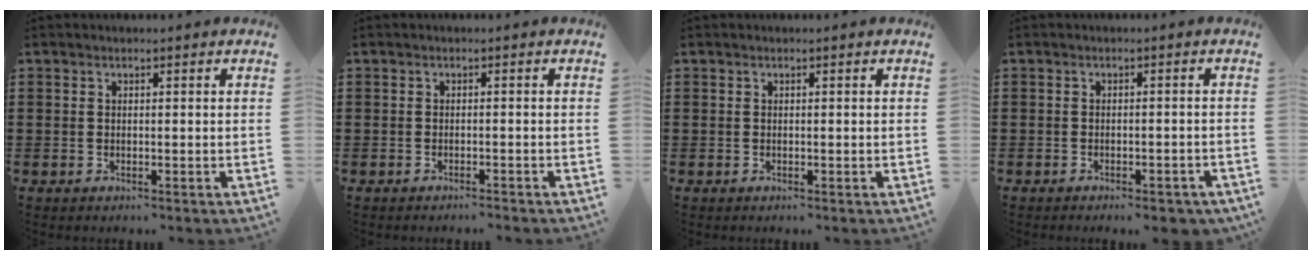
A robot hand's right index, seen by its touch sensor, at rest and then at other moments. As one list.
[{"total": 0.8, "force": [-0.7, -0.2, 0.2], "torque": [-0.007, -0.004, -0.014]}, {"total": 0.0}, {"total": 1.7, "force": [-1.6, -0.2, 0.8], "torque": [-0.013, -0.002, -0.030]}]